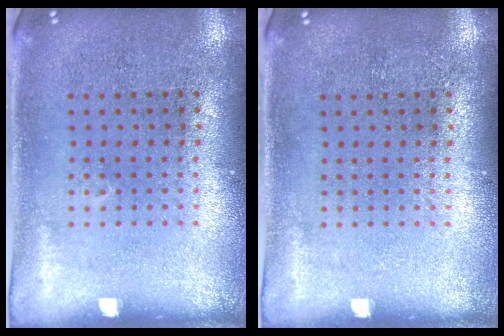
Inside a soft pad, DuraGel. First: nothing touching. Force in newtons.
{"total": 0.0}